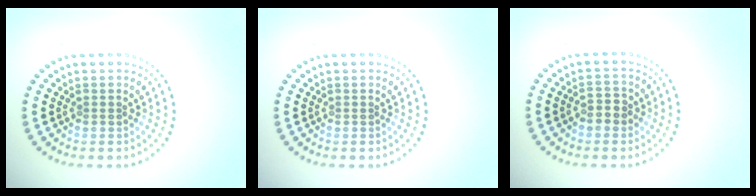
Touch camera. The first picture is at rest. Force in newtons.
{"total": 0.0}
{"total": 1.5, "press": 1.4, "slide": 0.5}